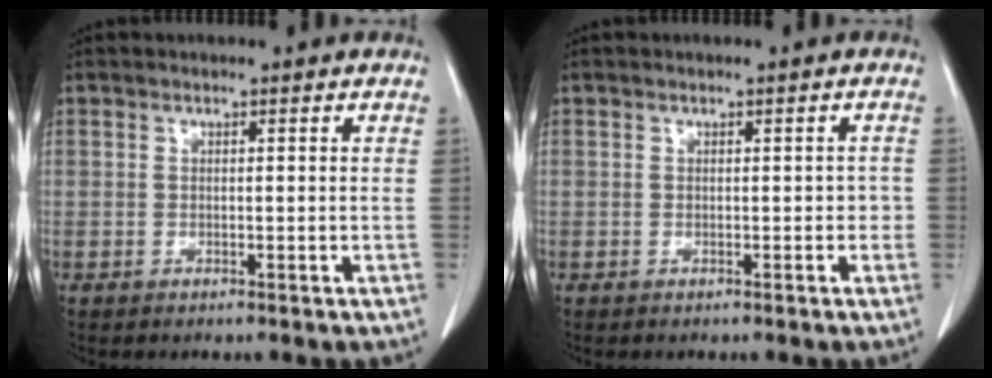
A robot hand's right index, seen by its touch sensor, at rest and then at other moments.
{"total": 1.3, "force": [0.0, 0.9, 0.9], "torque": [-0.004, 0.012, 0.002]}